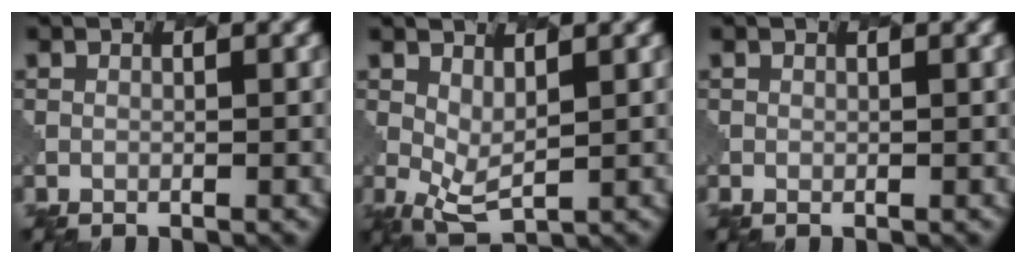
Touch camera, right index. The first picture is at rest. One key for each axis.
{"total": 2.7, "fx": 1.1, "fy": 1.2, "fz": 2.1, "tx": -0.049, "ty": -0.008, "tz": 0.025}
{"total": 0.6, "fx": 0.1, "fy": 0.5, "fz": 0.3, "tx": -0.008, "ty": -0.002, "tz": 0.004}